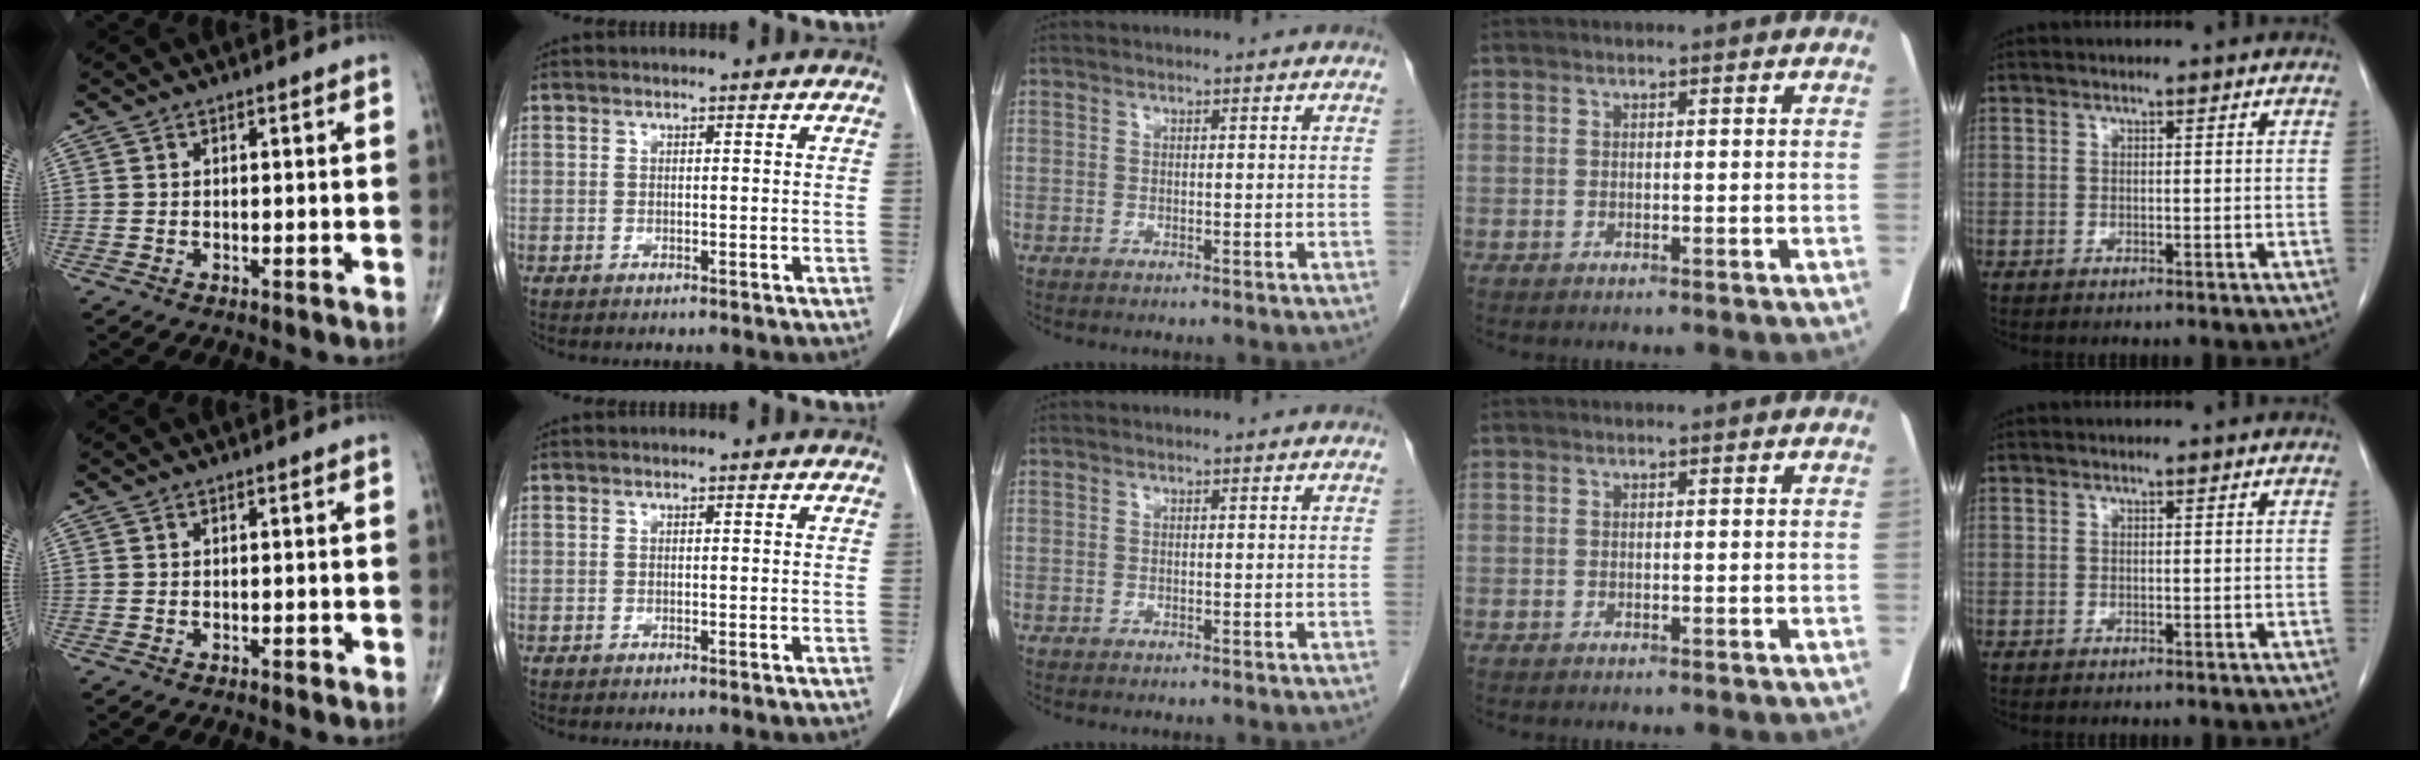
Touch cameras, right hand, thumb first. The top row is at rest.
{"thumb": {"total": 0.6, "force": [-0.3, 0.3, 0.4], "torque": [-0.001, 0.001, -0.007]}}